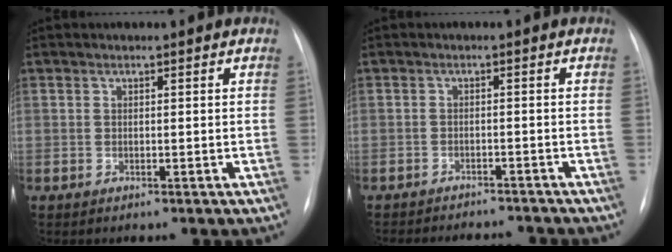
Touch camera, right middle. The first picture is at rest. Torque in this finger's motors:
{"motor_torque": [0.09, -0.16, 0.05, 0.02]}